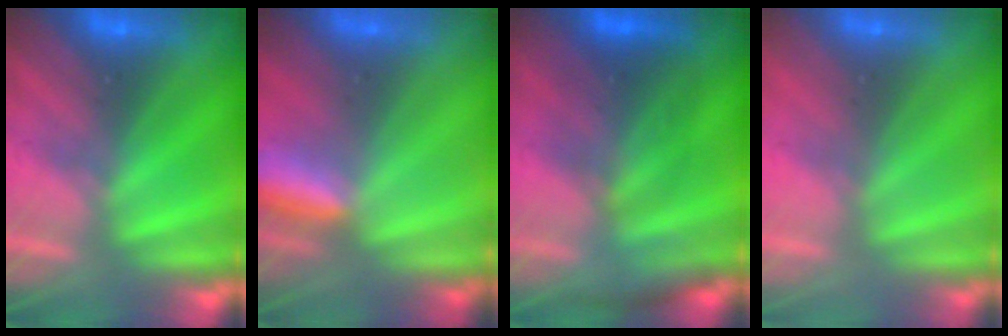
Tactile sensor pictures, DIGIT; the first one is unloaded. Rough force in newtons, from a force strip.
{"total": 3.1}
{"total": 2.3}
{"total": 2.8}